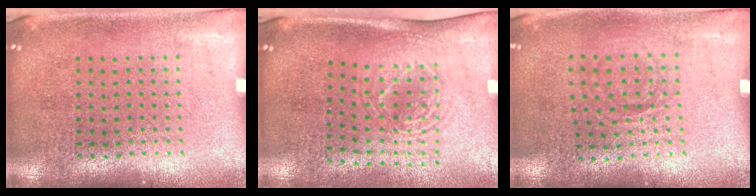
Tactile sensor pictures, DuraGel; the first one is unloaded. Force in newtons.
{"total": 1.7, "press": 1.3, "slide": 1.1}
{"total": 0.9, "press": 0.8, "slide": 0.4}